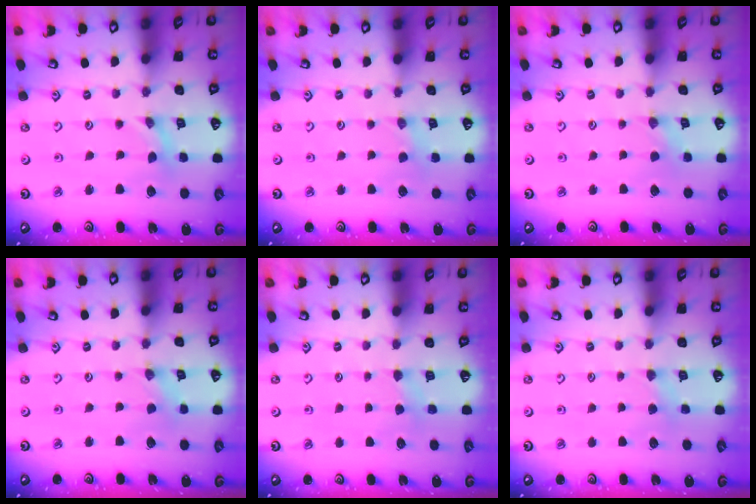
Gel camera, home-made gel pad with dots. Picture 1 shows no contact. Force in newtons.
{"total": 0.8, "press": 0.8, "slide": 0.2}
{"total": 0.0}
{"total": 0.0}
{"total": 2.6, "press": 2.6, "slide": 0.5}
{"total": 3.3, "press": 3.3, "slide": 0.6}